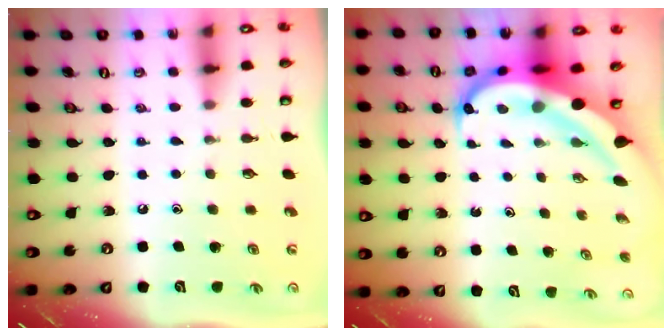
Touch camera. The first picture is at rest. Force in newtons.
{"total": 11.9, "press": 11.8, "slide": 1.2}